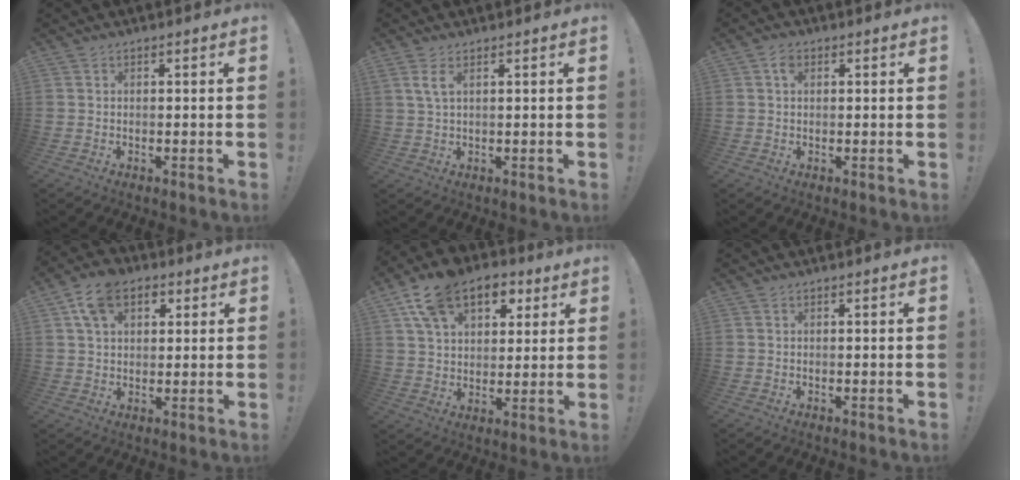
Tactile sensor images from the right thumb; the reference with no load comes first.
{"total": 3.7, "force": [1.8, 1.2, 3.0], "torque": [-0.053, -0.001, 0.032]}
{"total": 2.7, "force": [1.1, 1.9, 1.6], "torque": [-0.020, 0.000, 0.017]}
{"total": 10.9, "force": [4.9, 7.4, 6.3], "torque": [-0.102, 0.003, 0.092]}
{"total": 16.3, "force": [8.5, 10.6, 8.9], "torque": [-0.142, -0.036, 0.156]}
{"total": 0.0}